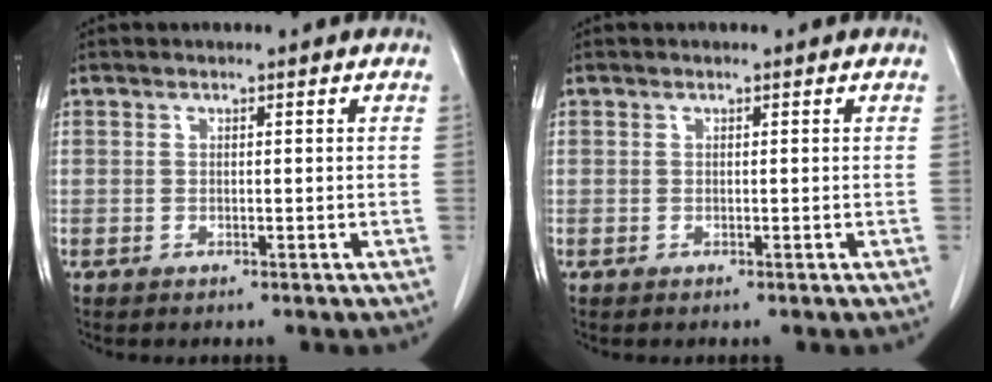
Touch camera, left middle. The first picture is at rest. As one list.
[{"total": 0.0}]